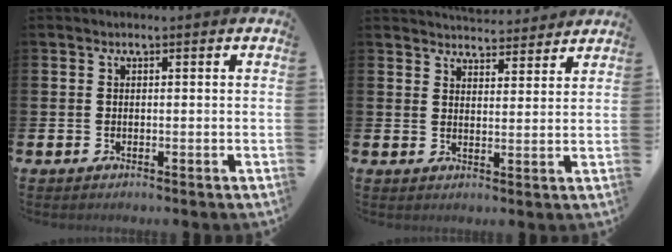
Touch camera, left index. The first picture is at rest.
{"total": 4.8, "force": [4.8, 0.7, -0.1], "torque": [0.000, -0.030, 0.086]}